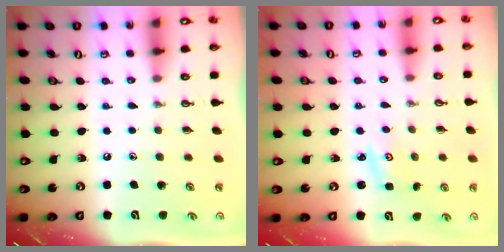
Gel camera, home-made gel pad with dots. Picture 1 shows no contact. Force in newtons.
{"total": 2.5, "press": 2.5, "slide": 0.4}